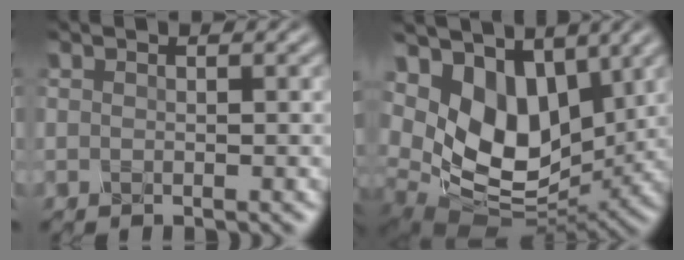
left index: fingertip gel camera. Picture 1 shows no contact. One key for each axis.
{"total": 9.9, "fx": 3.2, "fy": 6.4, "fz": 6.9, "tx": -0.148, "ty": -0.007, "tz": 0.058}